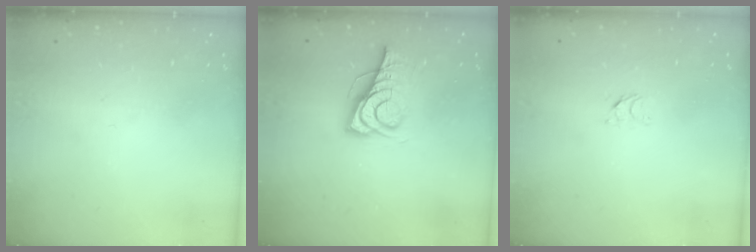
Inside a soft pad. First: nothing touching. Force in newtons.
{"total": 9.2, "press": 9.2, "slide": 1.0}
{"total": 2.8, "press": 2.8, "slide": 0.3}